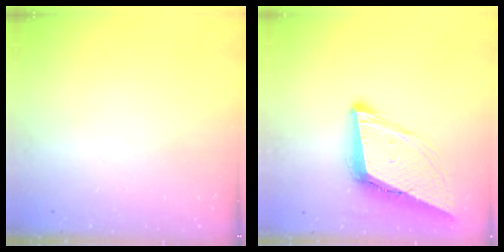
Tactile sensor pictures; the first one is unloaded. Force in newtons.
{"total": 11.8, "press": 11.2, "slide": 3.8}